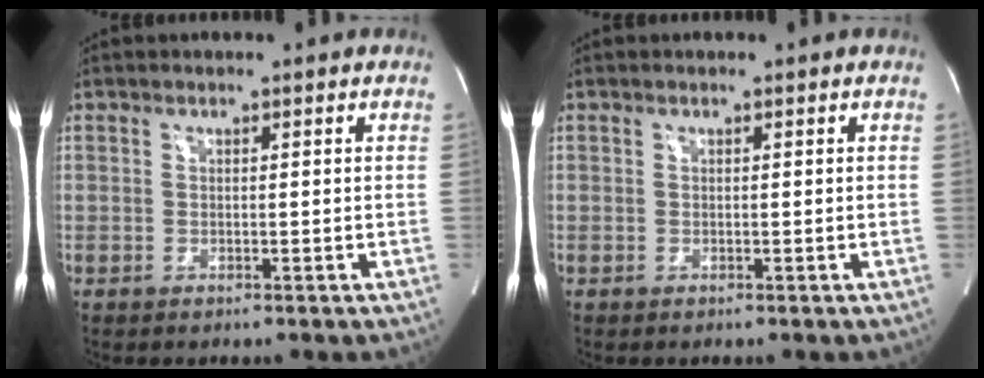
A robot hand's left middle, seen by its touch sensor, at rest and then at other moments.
{"total": 0.0}